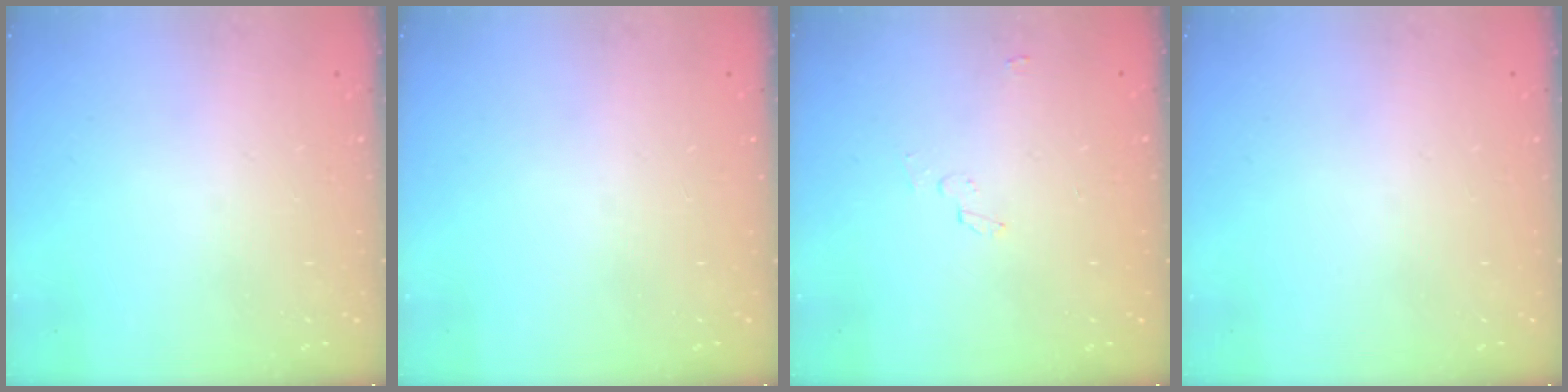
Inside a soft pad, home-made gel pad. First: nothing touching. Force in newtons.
{"total": 0.0}
{"total": 2.2, "press": 2.2, "slide": 0.2}
{"total": 0.0}